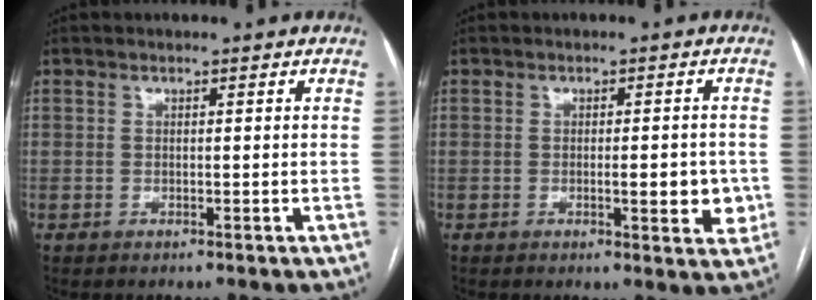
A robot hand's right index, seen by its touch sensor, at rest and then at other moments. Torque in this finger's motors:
{"motor_torque": [0.54, -0.12, 0.11, 0.03]}